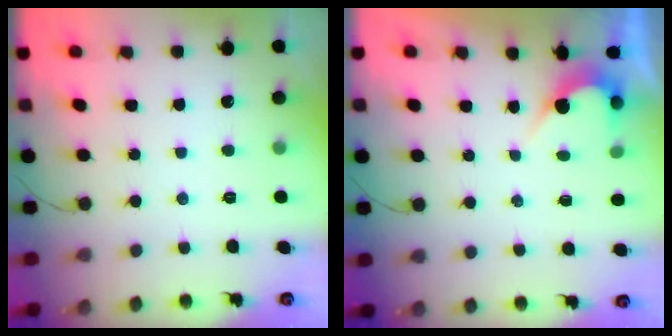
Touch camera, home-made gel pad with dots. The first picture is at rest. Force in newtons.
{"total": 3.3, "press": 3.3, "slide": 0.1}